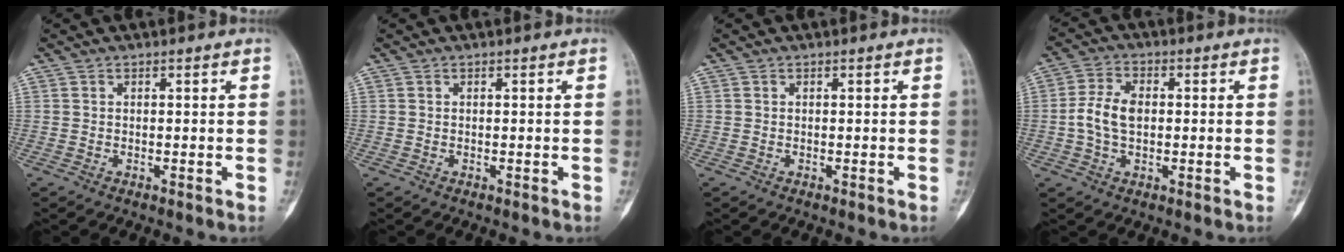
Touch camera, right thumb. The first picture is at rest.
{"total": 0.0}
{"total": 0.0}
{"total": 6.8, "force": [-0.2, 4.3, 5.3], "torque": [-0.111, 0.014, -0.006]}